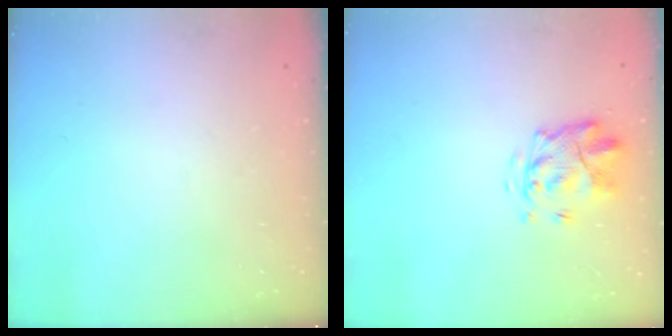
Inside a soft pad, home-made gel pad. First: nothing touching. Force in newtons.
{"total": 3.6, "press": 3.3, "slide": 1.6}